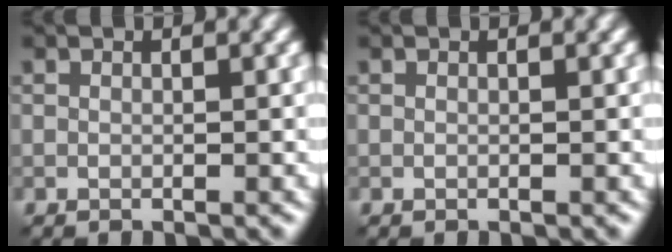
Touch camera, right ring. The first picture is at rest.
{"total": 0.0}